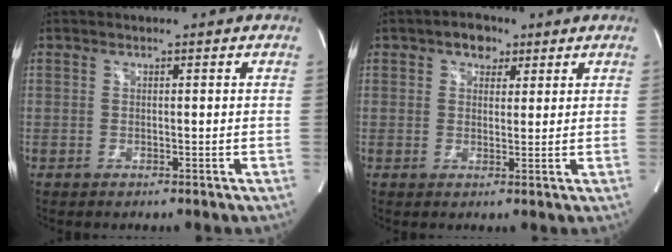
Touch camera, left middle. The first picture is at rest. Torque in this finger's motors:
{"motor_torque": [0.35, -0.26, -0.03, 0.00]}